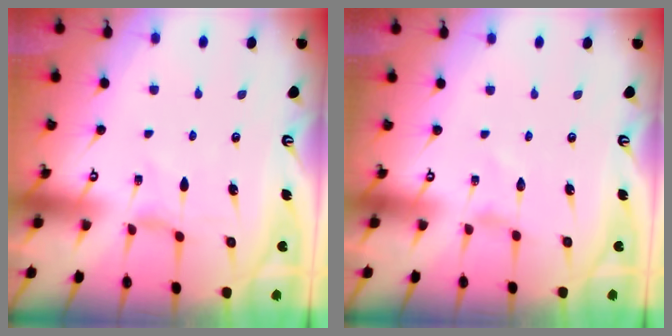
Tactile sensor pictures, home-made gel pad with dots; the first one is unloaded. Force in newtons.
{"total": 0.0}